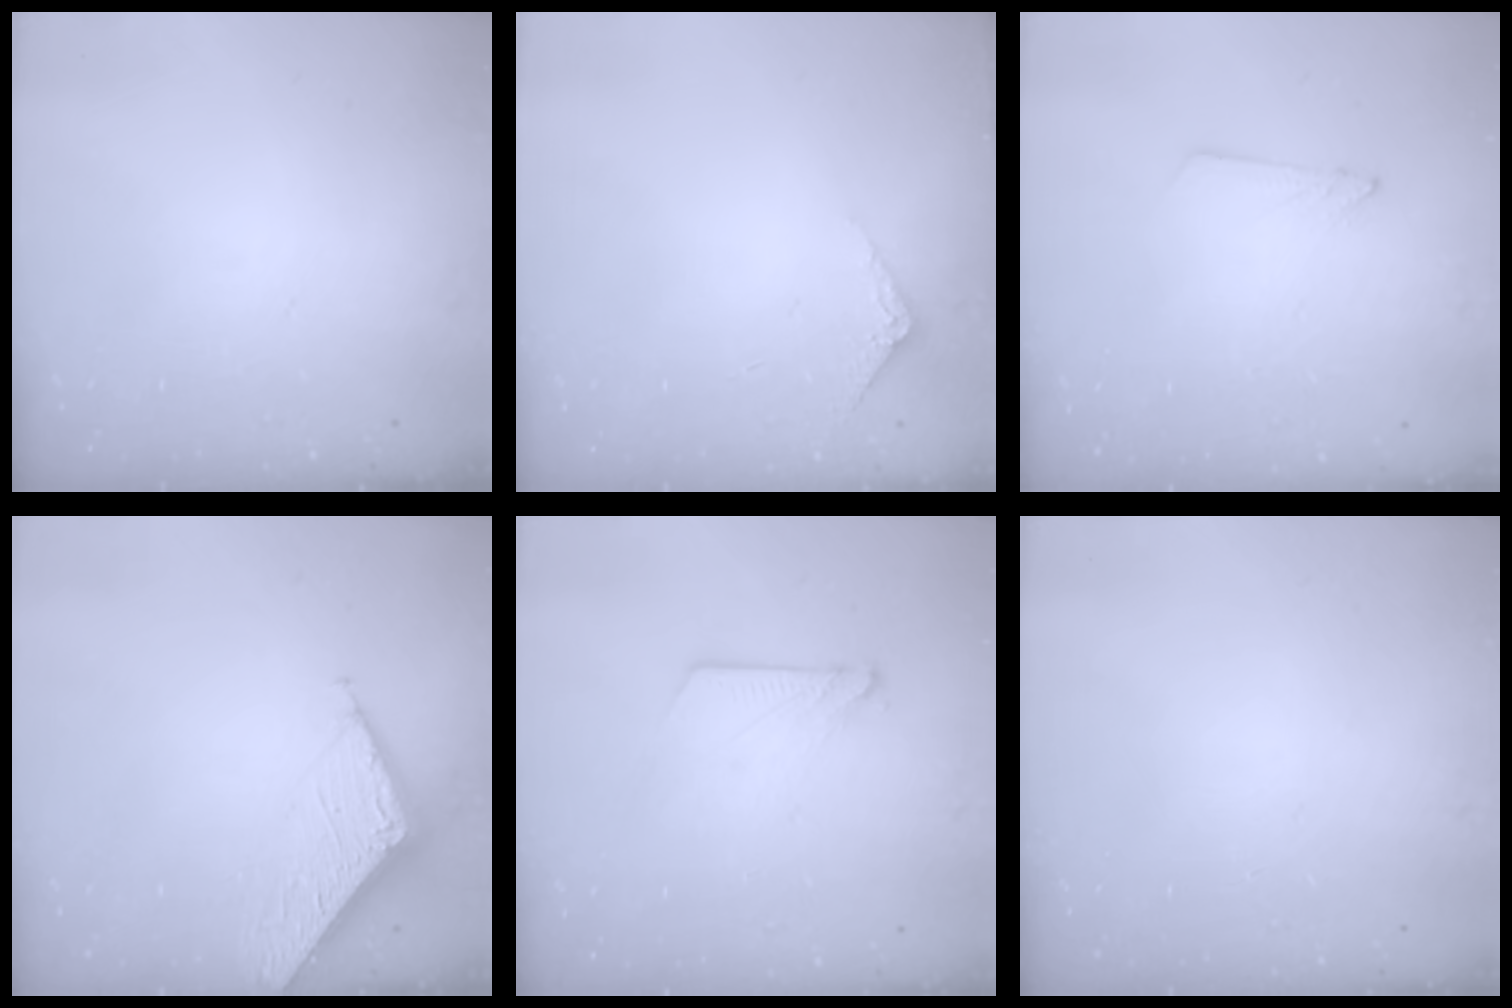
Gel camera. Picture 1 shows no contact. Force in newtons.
{"total": 4.3, "press": 4.3, "slide": 0.5}
{"total": 1.5, "press": 1.5, "slide": 0.1}
{"total": 6.5, "press": 6.5, "slide": 0.4}
{"total": 5.6, "press": 5.6, "slide": 0.3}
{"total": 0.0}